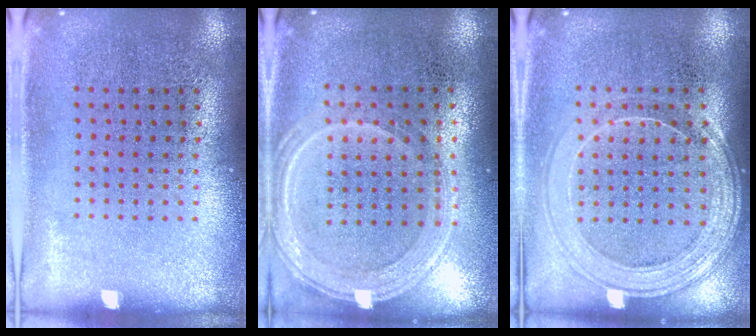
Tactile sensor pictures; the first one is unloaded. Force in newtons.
{"total": 1.3, "press": 1.2, "slide": 0.3}
{"total": 1.6, "press": 1.5, "slide": 0.6}